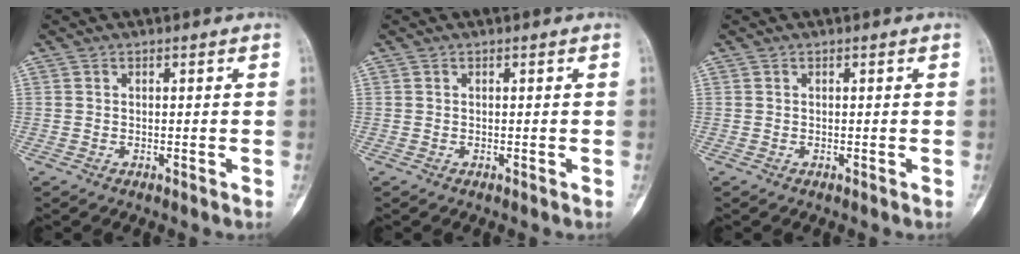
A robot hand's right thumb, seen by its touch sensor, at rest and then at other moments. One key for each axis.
{"total": 0.0}
{"total": 0.0}